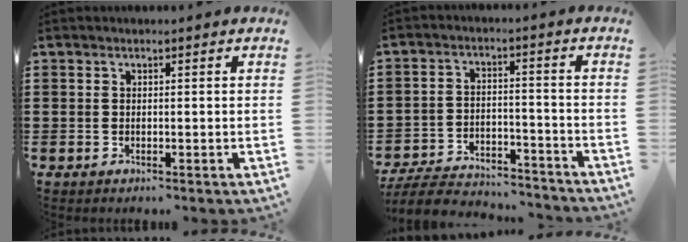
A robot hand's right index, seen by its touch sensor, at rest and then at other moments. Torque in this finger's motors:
{"motor_torque": [0.75, 0.93, -0.11, -0.21]}